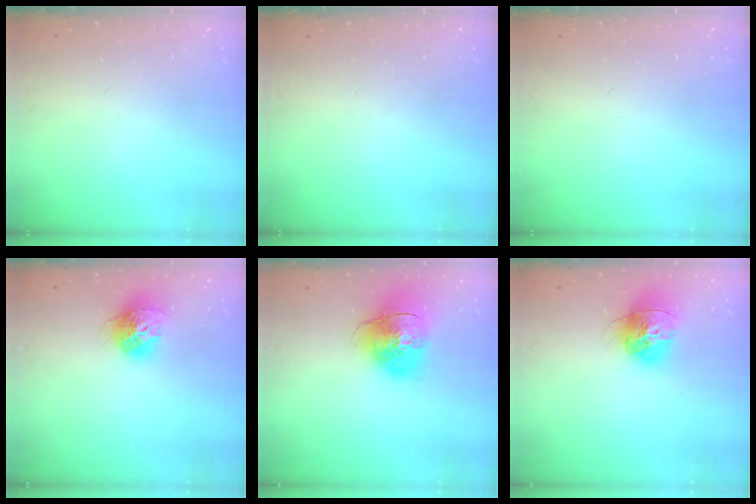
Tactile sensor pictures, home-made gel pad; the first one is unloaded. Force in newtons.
{"total": 0.0}
{"total": 0.0}
{"total": 12.8, "press": 12.8, "slide": 1.1}
{"total": 14.0, "press": 13.8, "slide": 2.4}
{"total": 15.7, "press": 15.6, "slide": 1.6}